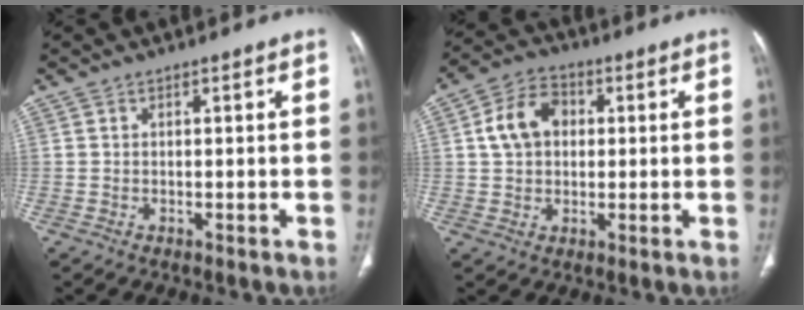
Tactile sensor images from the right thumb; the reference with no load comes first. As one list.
[{"total": 9.1, "force": [1.6, 6.8, 5.8], "torque": [-0.091, 0.016, 0.023]}]